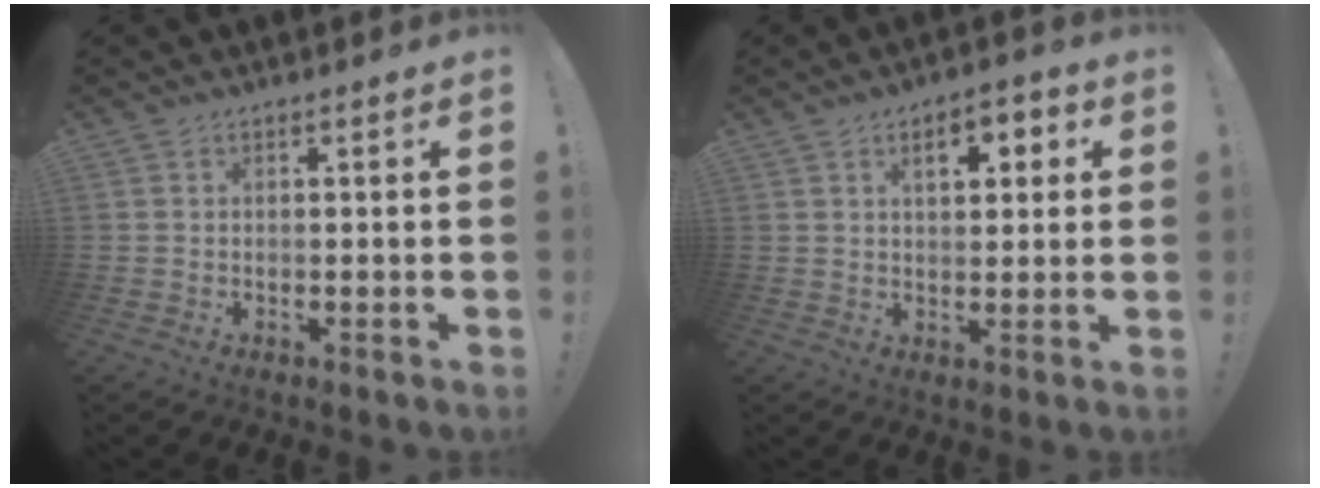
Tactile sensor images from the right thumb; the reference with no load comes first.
{"total": 7.1, "force": [2.4, 3.8, 5.6], "torque": [-0.067, -0.004, 0.031]}